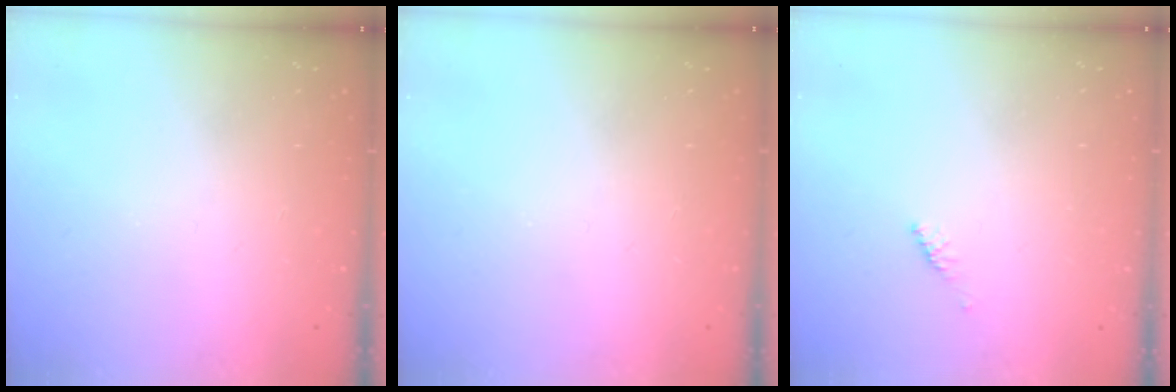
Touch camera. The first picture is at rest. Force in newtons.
{"total": 0.0}
{"total": 2.4, "press": 2.3, "slide": 0.7}